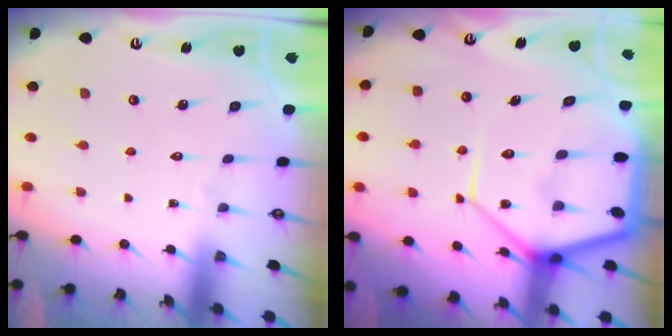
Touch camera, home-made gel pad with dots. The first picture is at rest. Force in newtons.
{"total": 18.3, "press": 18.3, "slide": 1.8}